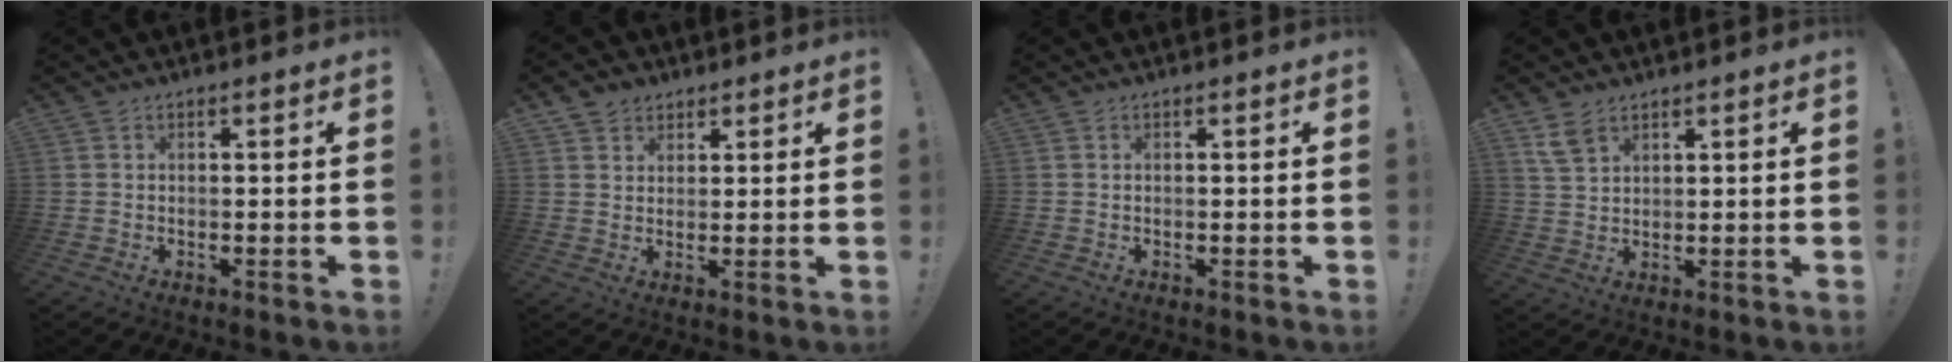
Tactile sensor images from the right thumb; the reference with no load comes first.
{"total": 3.8, "force": [2.6, 2.7, 0.3], "torque": [0.000, -0.014, 0.046]}
{"total": 0.0}
{"total": 5.8, "force": [3.9, 3.1, 2.9], "torque": [-0.049, -0.015, 0.076]}